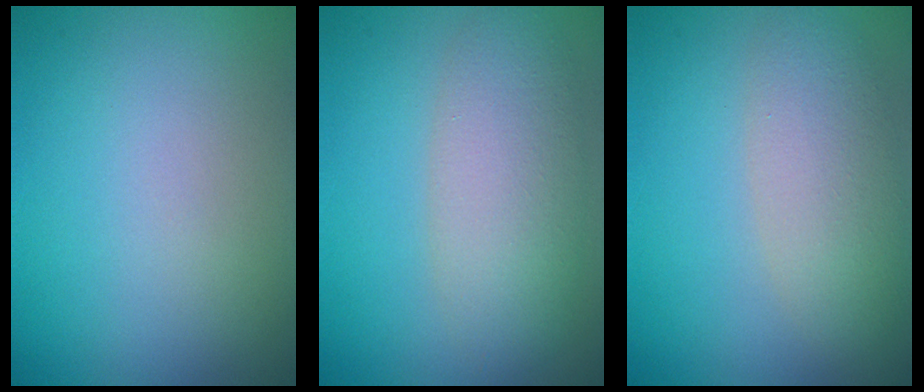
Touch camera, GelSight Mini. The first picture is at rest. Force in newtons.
{"total": 5.1, "press": 5.1, "slide": 0.4}
{"total": 4.2, "press": 4.2, "slide": 0.3}